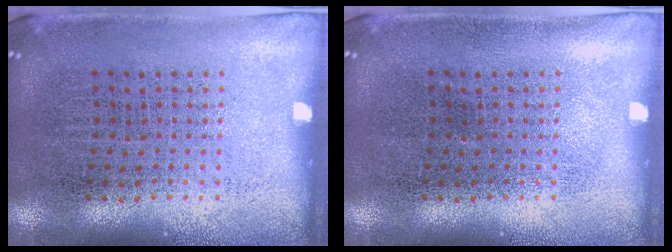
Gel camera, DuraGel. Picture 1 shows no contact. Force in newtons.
{"total": 0.0}